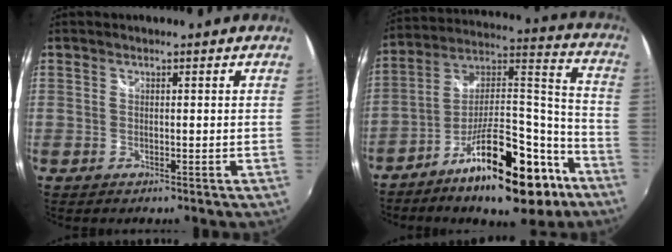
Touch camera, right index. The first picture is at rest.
{"total": 21.3, "force": [-12.9, 7.5, 15.2], "torque": [-0.231, 0.030, -0.198]}